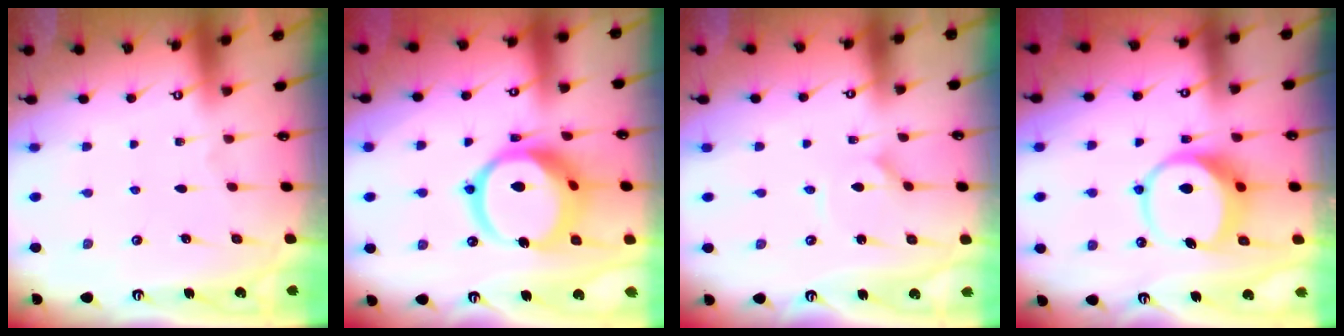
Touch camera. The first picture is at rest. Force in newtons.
{"total": 17.0, "press": 16.9, "slide": 2.1}
{"total": 1.2, "press": 1.2, "slide": 0.2}
{"total": 9.3, "press": 9.2, "slide": 1.4}